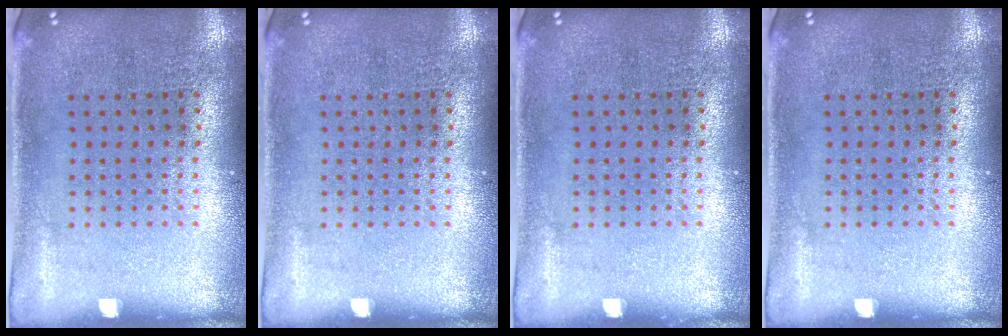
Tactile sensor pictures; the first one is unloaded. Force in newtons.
{"total": 0.0}
{"total": 0.0}
{"total": 0.0}